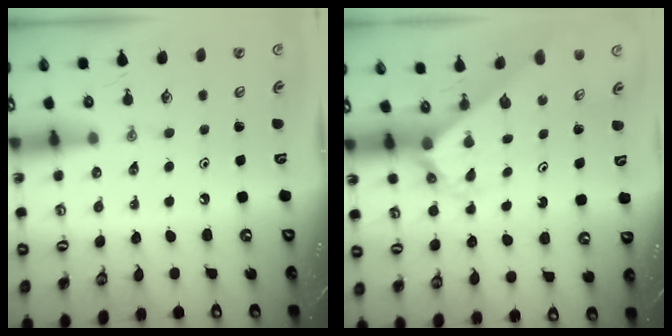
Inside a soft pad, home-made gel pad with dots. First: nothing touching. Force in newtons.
{"total": 2.3, "press": 2.3, "slide": 0.2}